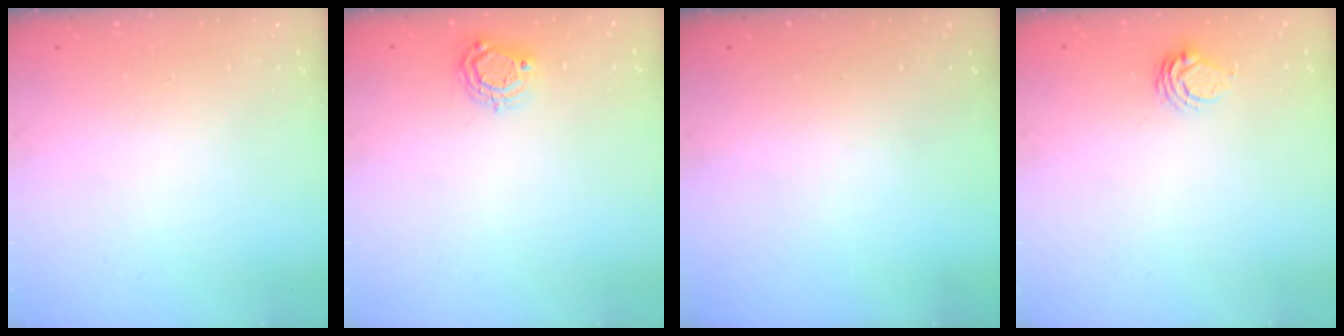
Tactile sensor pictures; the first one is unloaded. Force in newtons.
{"total": 5.8, "press": 5.7, "slide": 0.4}
{"total": 0.0}
{"total": 5.9, "press": 5.9, "slide": 0.5}